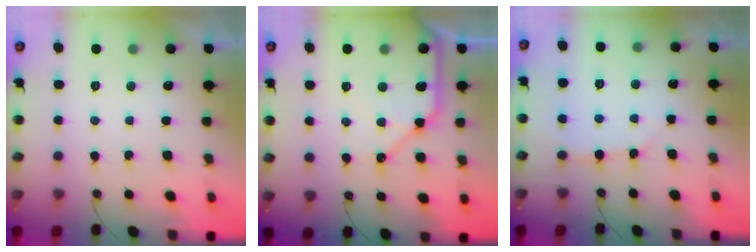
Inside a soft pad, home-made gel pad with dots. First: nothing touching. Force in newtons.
{"total": 11.8, "press": 11.7, "slide": 1.4}
{"total": 6.2, "press": 6.2, "slide": 0.5}